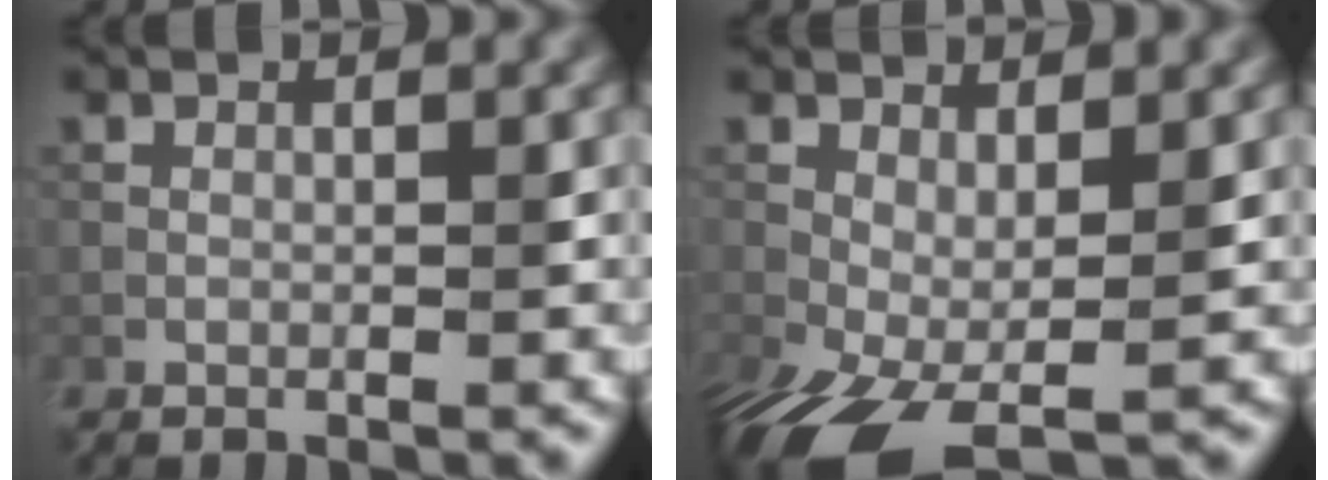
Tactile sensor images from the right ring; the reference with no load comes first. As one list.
[{"total": 7.6, "force": [-2.2, 3.6, 6.4], "torque": [-0.126, -0.031, -0.026]}]